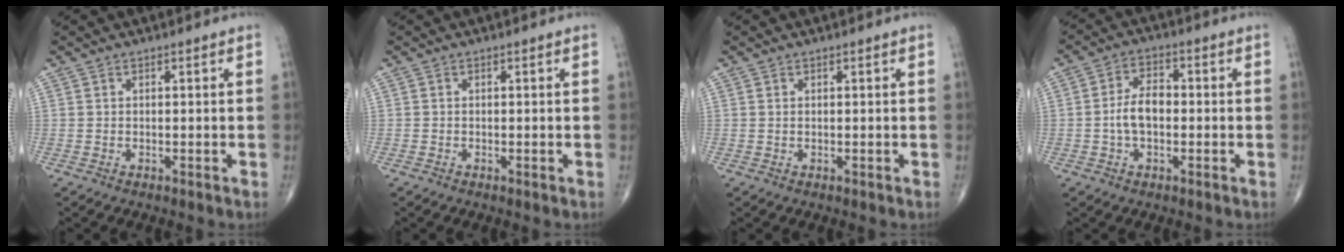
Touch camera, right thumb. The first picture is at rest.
{"total": 0.0}
{"total": 0.0}
{"total": 6.1, "force": [-0.8, 3.6, 4.8], "torque": [-0.089, 0.022, -0.020]}